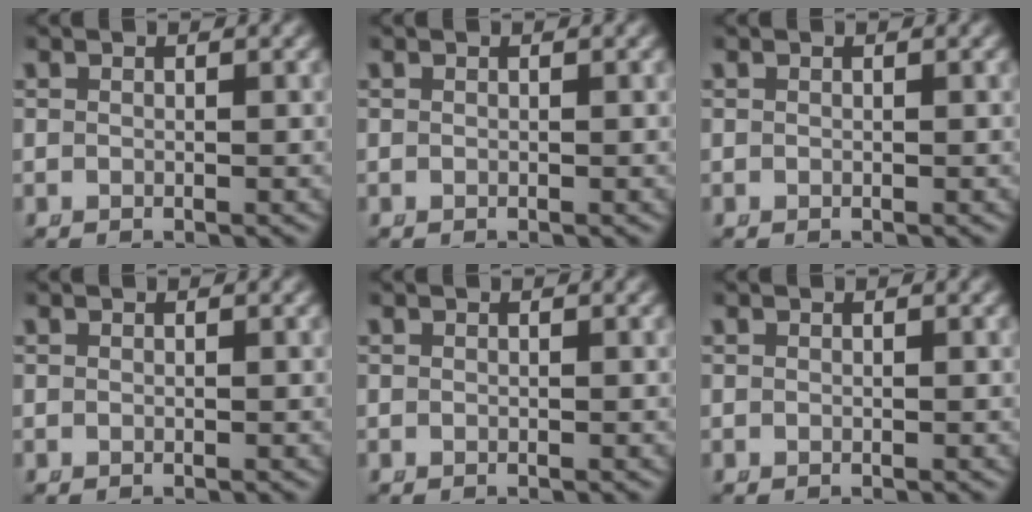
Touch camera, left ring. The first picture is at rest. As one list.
[{"total": 0.0}, {"total": 0.0}, {"total": 0.0}, {"total": 0.0}, {"total": 0.0}]